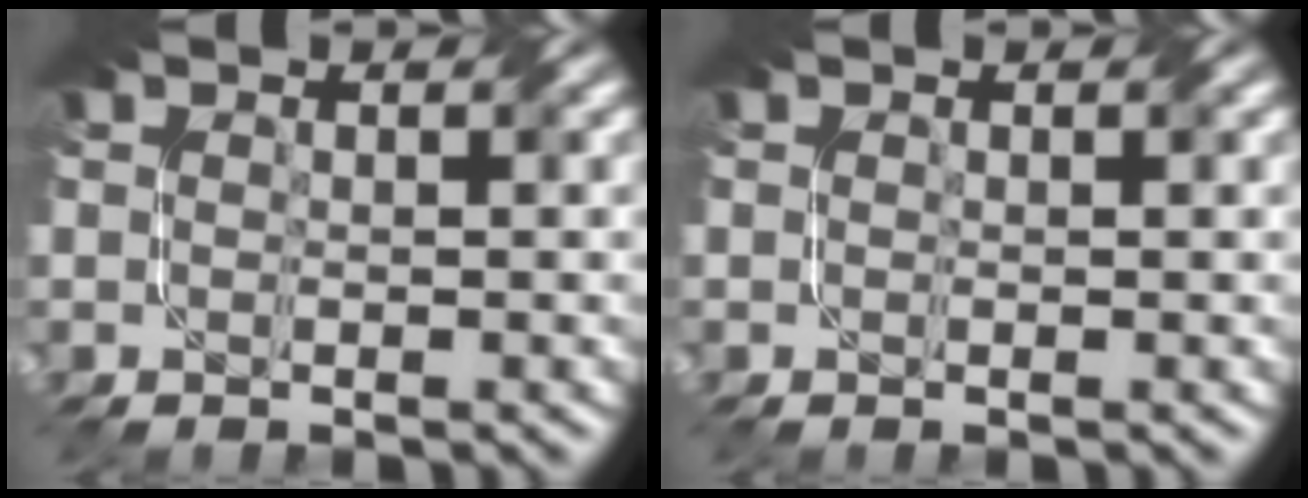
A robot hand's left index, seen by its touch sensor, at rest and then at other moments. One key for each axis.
{"total": 0.0}